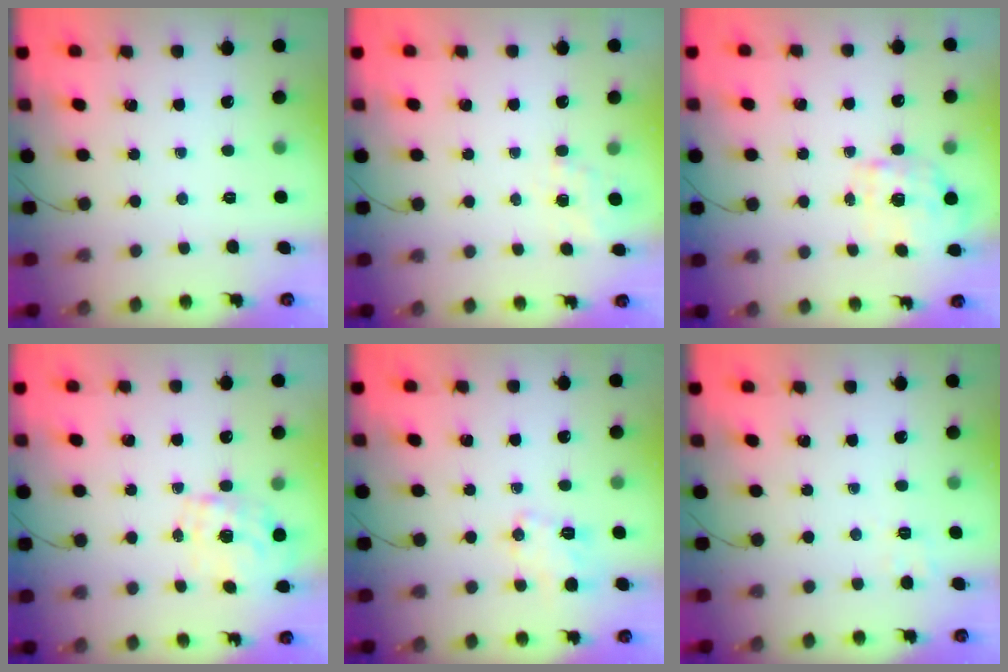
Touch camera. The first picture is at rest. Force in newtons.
{"total": 5.1, "press": 4.8, "slide": 1.5}
{"total": 1.9, "press": 1.6, "slide": 1.0}
{"total": 1.7, "press": 1.5, "slide": 0.8}
{"total": 5.8, "press": 5.7, "slide": 0.9}
{"total": 3.0, "press": 2.3, "slide": 1.9}